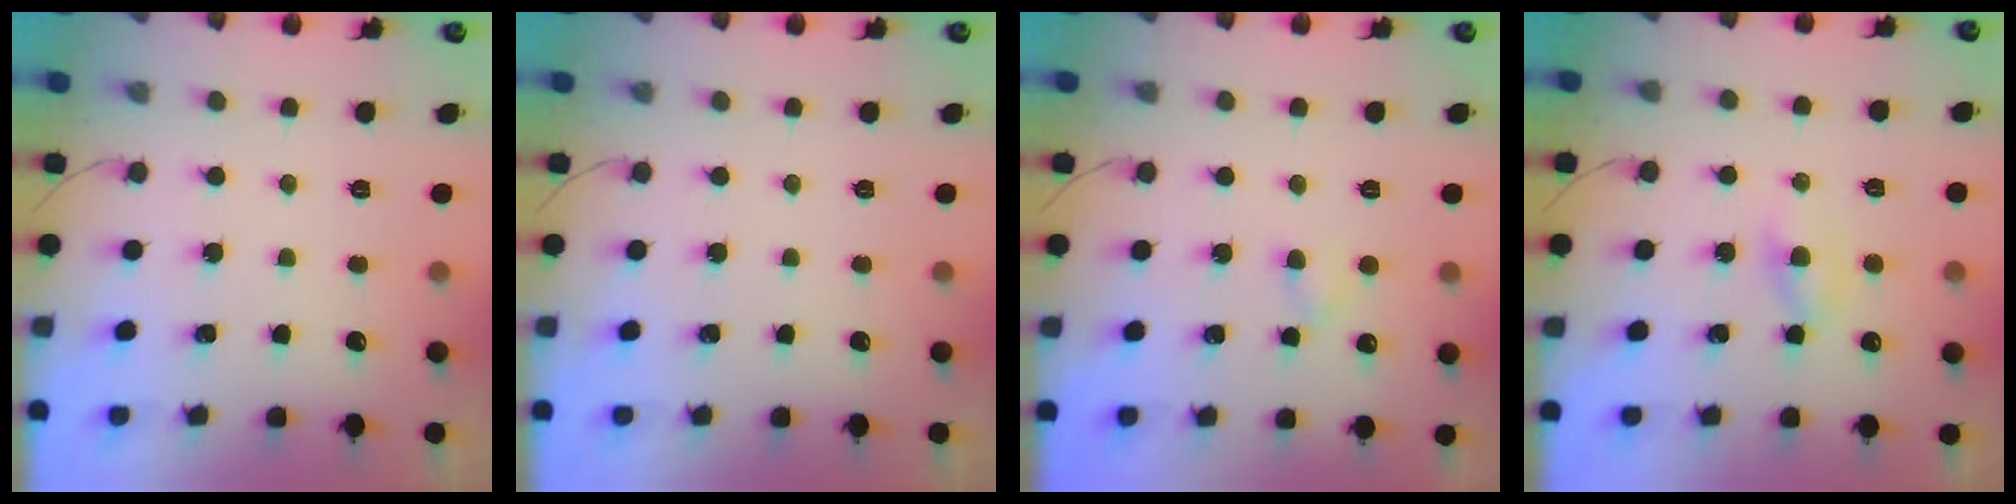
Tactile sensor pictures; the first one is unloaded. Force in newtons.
{"total": 0.0}
{"total": 2.6, "press": 2.4, "slide": 1.0}
{"total": 2.9, "press": 2.7, "slide": 1.0}